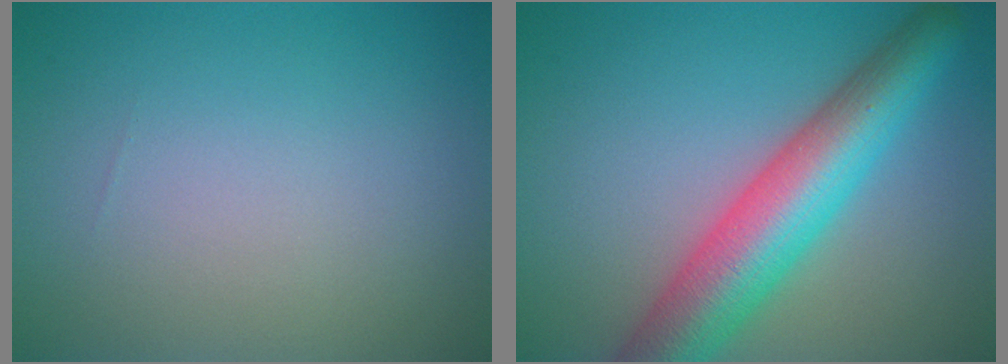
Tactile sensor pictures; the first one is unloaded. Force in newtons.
{"total": 8.7, "press": 8.7, "slide": 0.4}